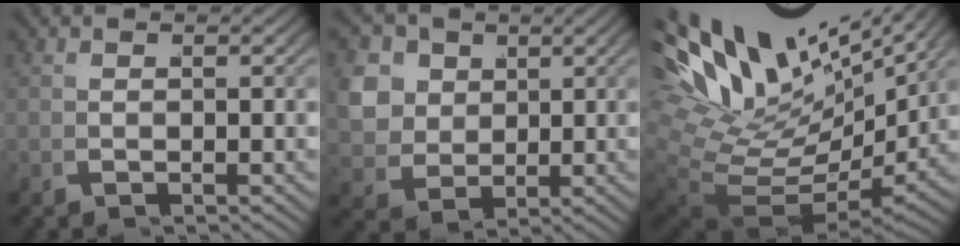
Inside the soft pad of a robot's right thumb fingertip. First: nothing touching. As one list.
[{"total": 8.5, "force": [2.3, 6.9, 4.3], "torque": [-0.109, -0.026, 0.052]}, {"total": 12.6, "force": [3.7, 7.5, 9.4], "torque": [-0.196, -0.048, 0.091]}]